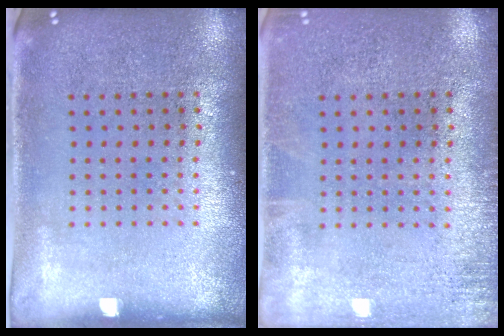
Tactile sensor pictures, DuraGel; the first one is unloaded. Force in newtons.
{"total": 1.4, "press": 1.4, "slide": 0.2}